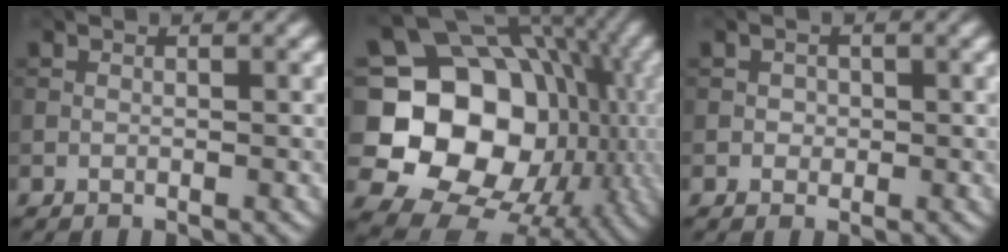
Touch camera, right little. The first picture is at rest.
{"total": 17.2, "force": [-1.6, 13.9, 10.0], "torque": [-0.179, -0.018, -0.039]}
{"total": 0.7, "force": [-0.2, 0.6, 0.2], "torque": [-0.006, -0.003, -0.004]}